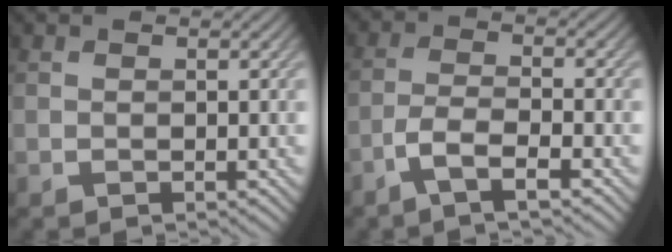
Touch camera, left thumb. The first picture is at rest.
{"total": 4.2, "force": [-2.8, 0.9, 3.1], "torque": [-0.067, 0.003, -0.067]}